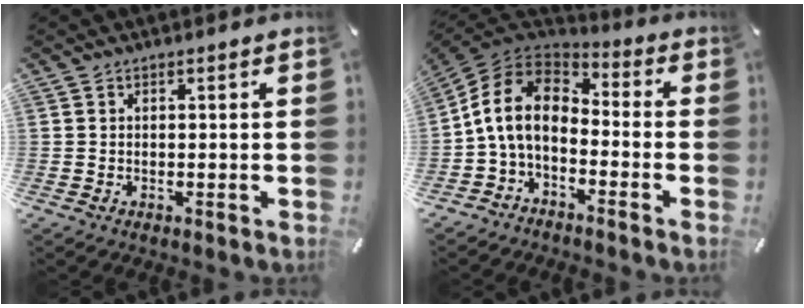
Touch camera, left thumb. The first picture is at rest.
{"total": 11.7, "force": [-2.2, 7.7, 8.5], "torque": [-0.192, 0.017, -0.047]}